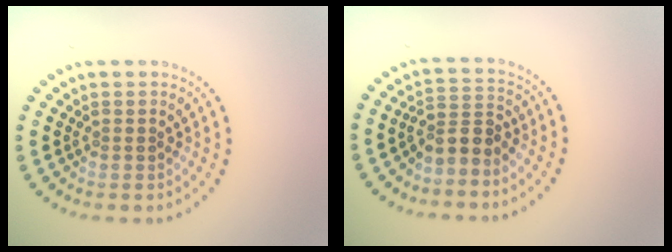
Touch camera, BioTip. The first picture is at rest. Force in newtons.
{"total": 2.6, "press": 2.0, "slide": 1.7}